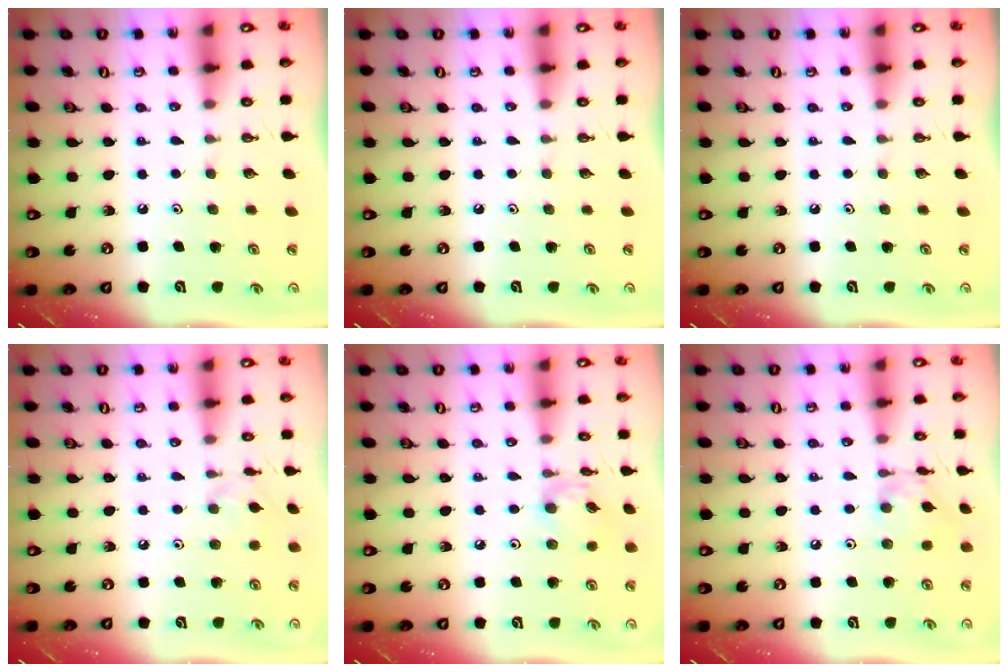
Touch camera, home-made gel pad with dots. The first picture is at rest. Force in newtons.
{"total": 0.0}
{"total": 0.0}
{"total": 2.2, "press": 2.1, "slide": 0.5}
{"total": 6.3, "press": 6.3, "slide": 0.3}
{"total": 7.0, "press": 6.9, "slide": 0.3}